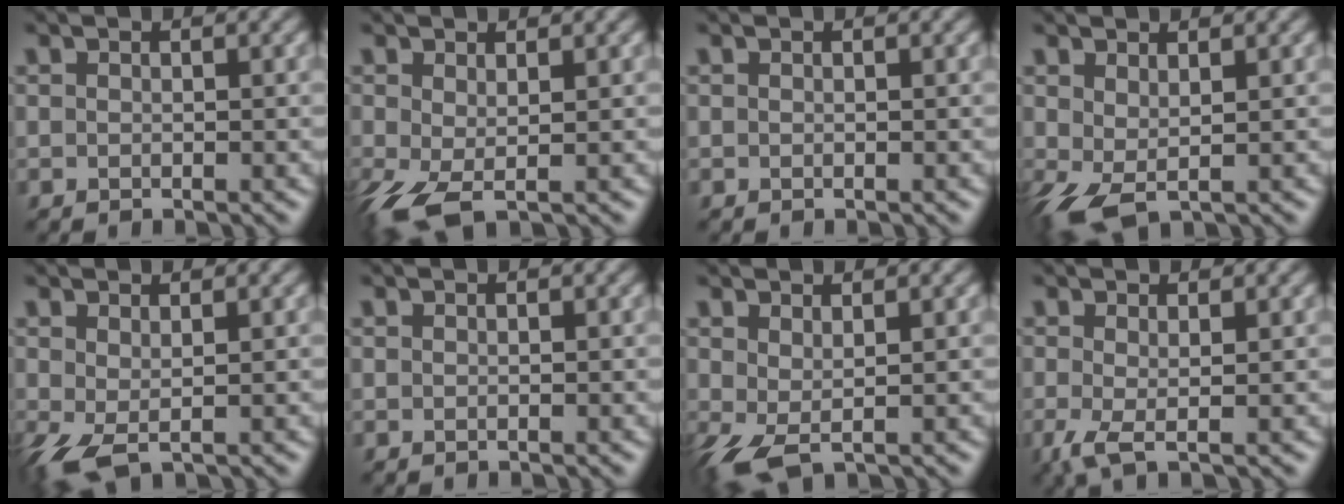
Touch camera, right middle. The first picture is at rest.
{"total": 3.9, "force": [-0.9, 1.7, 3.4], "torque": [-0.087, -0.006, -0.021]}
{"total": 0.0}
{"total": 3.3, "force": [-0.2, 1.6, 2.9], "torque": [-0.077, -0.003, -0.004]}
{"total": 2.9, "force": [-0.4, 1.2, 2.6], "torque": [-0.068, -0.003, -0.010]}
{"total": 0.0}
{"total": 3.0, "force": [-0.1, 1.2, 2.7], "torque": [-0.070, -0.004, -0.002]}
{"total": 2.2, "force": [-0.4, 0.5, 2.2], "torque": [-0.053, -0.009, -0.011]}